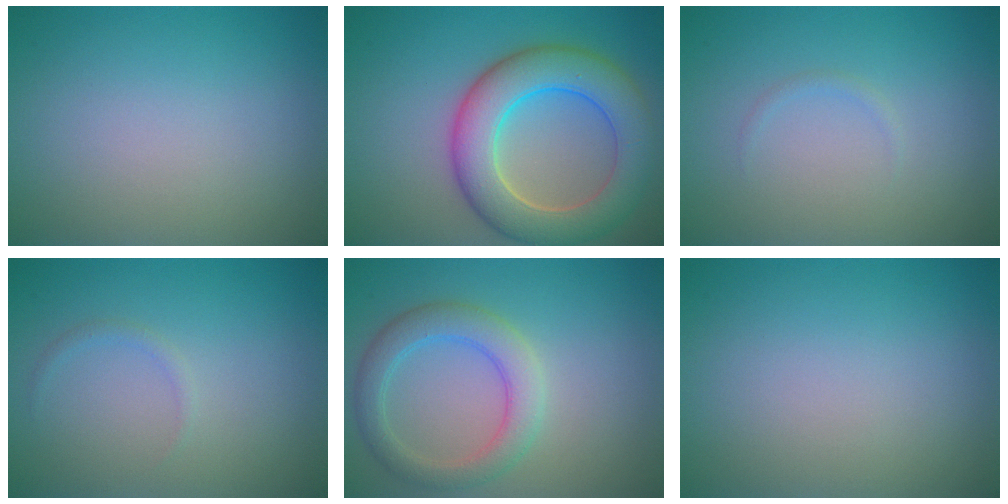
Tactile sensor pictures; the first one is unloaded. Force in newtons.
{"total": 8.4, "press": 8.4, "slide": 0.6}
{"total": 0.5, "press": 0.5, "slide": 0.0}
{"total": 0.7, "press": 0.7, "slide": 0.1}
{"total": 3.8, "press": 3.8, "slide": 0.2}
{"total": 0.0}